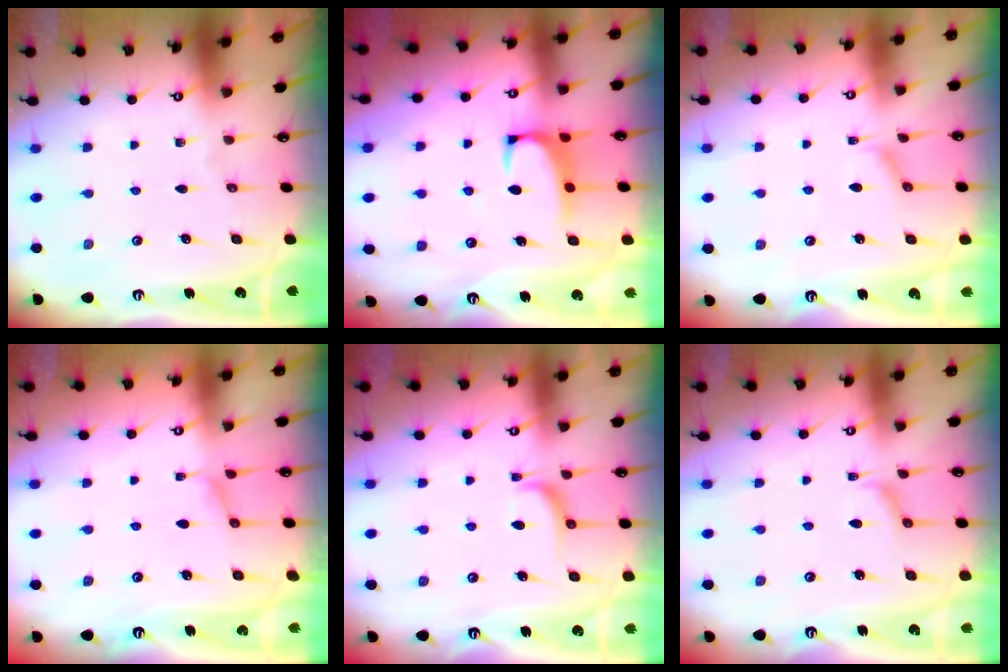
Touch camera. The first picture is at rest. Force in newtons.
{"total": 1.4, "press": 1.1, "slide": 0.8}
{"total": 2.1, "press": 2.0, "slide": 0.6}
{"total": 1.2, "press": 0.9, "slide": 0.8}
{"total": 3.0, "press": 2.8, "slide": 1.0}
{"total": 1.9, "press": 1.9, "slide": 0.6}